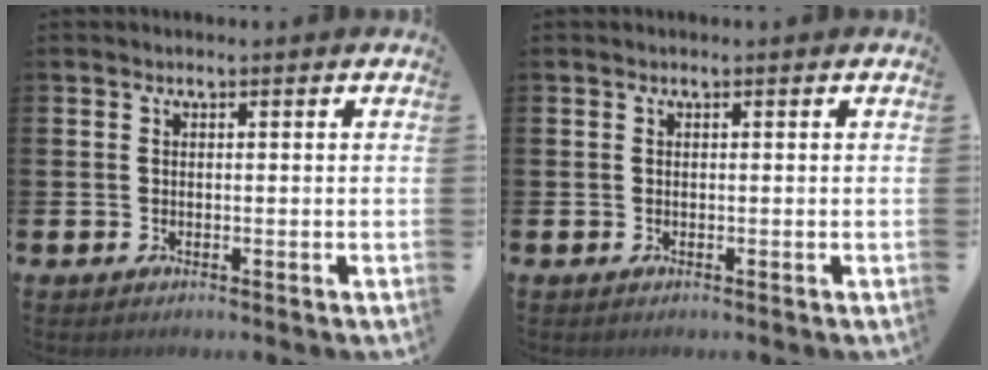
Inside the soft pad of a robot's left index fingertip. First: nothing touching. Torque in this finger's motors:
{"motor_torque": [0.00, 0.00, 0.00, 0.00]}